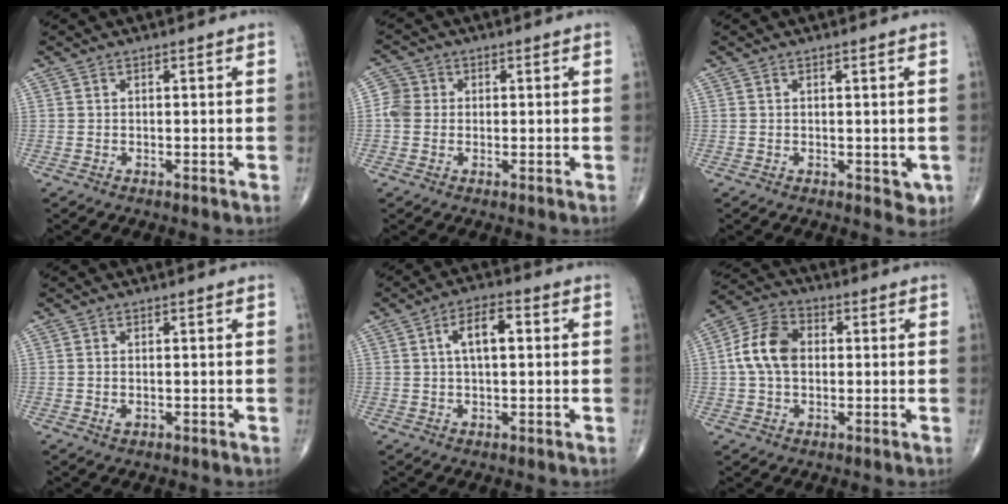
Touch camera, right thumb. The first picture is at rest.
{"total": 3.8, "force": [0.0, 3.5, 1.4], "torque": [-0.017, 0.009, -0.009]}
{"total": 2.1, "force": [0.1, 1.4, 1.6], "torque": [-0.009, -0.003, 0.004]}
{"total": 1.2, "force": [-0.2, 0.7, 0.9], "torque": [-0.018, 0.002, -0.002]}
{"total": 6.7, "force": [1.3, 3.1, 5.8], "torque": [-0.093, 0.013, 0.016]}
{"total": 9.9, "force": [0.6, 7.0, 7.0], "torque": [-0.127, 0.023, 0.002]}